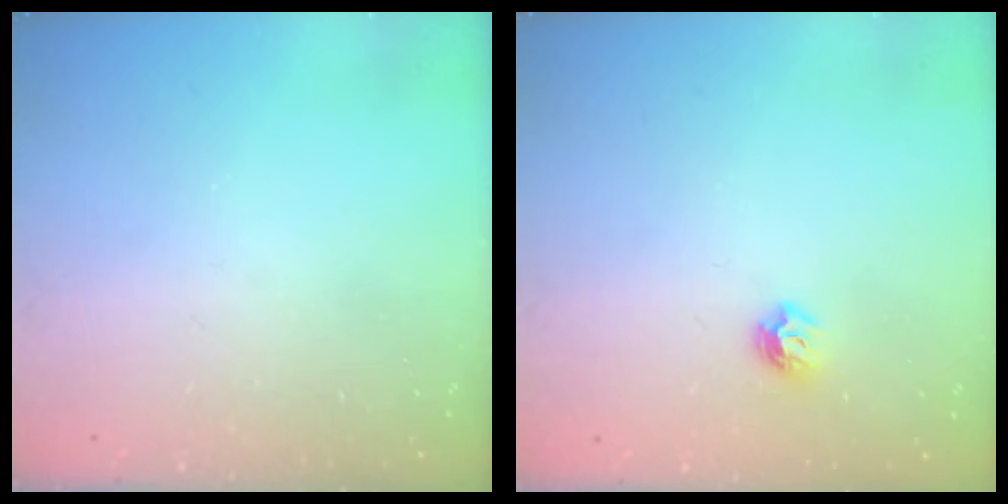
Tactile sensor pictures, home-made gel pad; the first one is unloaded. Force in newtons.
{"total": 6.4, "press": 6.4, "slide": 0.7}